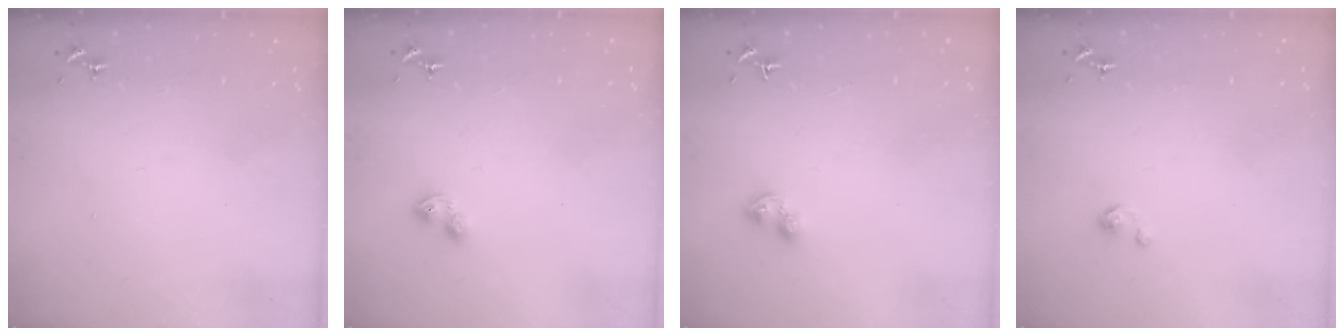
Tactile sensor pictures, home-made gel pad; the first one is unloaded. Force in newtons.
{"total": 4.3, "press": 4.2, "slide": 1.0}
{"total": 3.7, "press": 3.7, "slide": 0.5}
{"total": 2.2, "press": 2.2, "slide": 0.2}